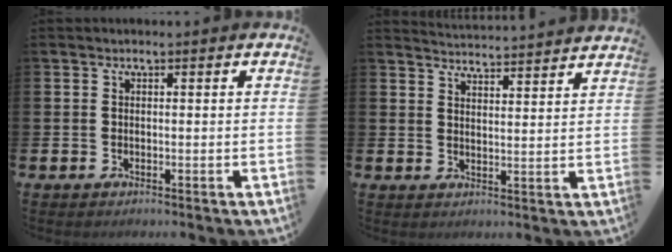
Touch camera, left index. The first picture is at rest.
{"total": 4.3, "force": [4.3, -0.4, -0.2], "torque": [-0.001, -0.038, 0.075]}